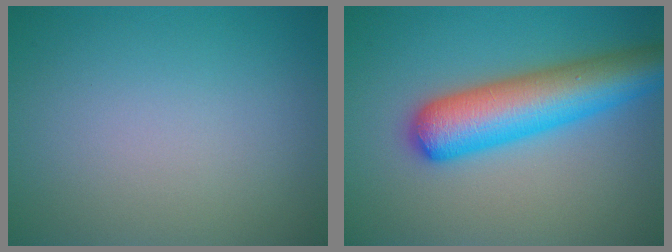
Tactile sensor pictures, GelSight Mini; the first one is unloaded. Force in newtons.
{"total": 8.2, "press": 8.1, "slide": 0.3}